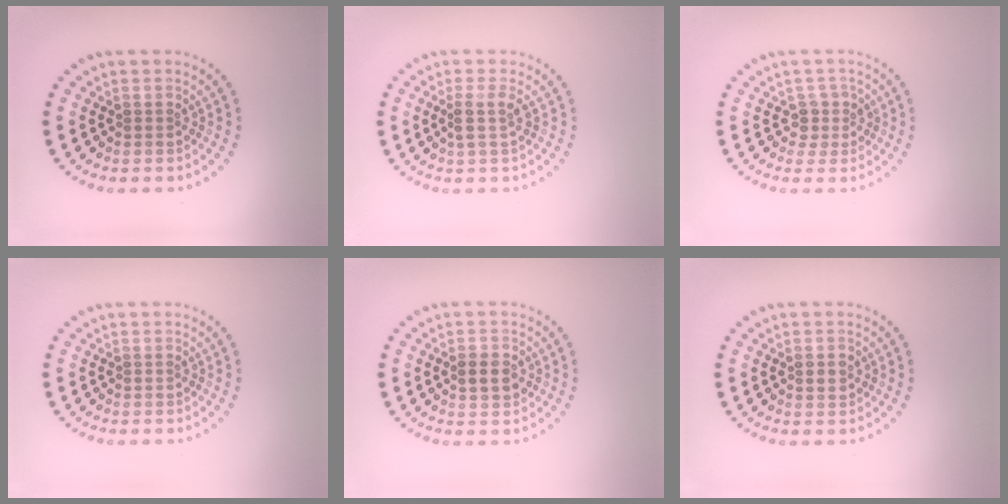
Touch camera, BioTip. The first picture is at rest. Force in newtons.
{"total": 1.7, "press": 1.5, "slide": 1.0}
{"total": 1.9, "press": 1.6, "slide": 1.1}
{"total": 0.0}
{"total": 2.1, "press": 2.1, "slide": 0.1}
{"total": 1.0, "press": 1.0, "slide": 0.1}